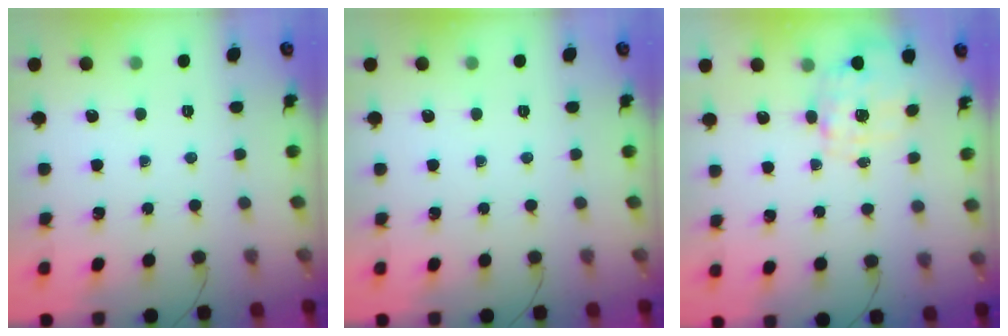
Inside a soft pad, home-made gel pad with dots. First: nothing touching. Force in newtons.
{"total": 0.0}
{"total": 2.9, "press": 2.7, "slide": 0.9}